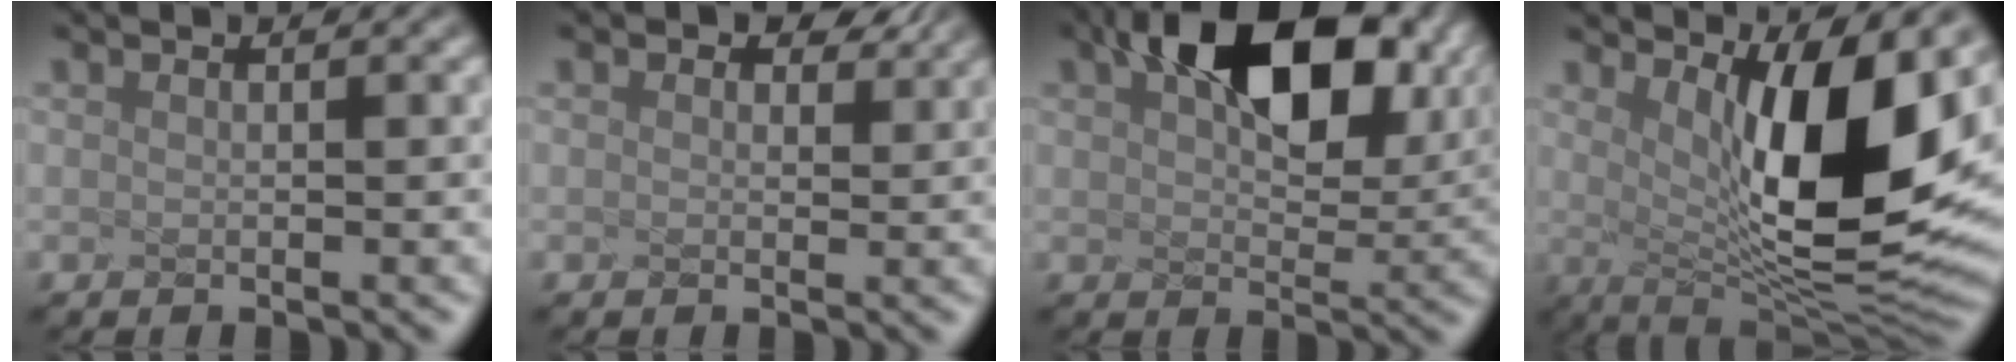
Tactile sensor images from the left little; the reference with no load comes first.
{"total": 0.8, "force": [0.8, -0.3, -0.1], "torque": [-0.024, -0.015, 0.035]}
{"total": 9.6, "force": [3.8, 5.1, 7.2], "torque": [-0.146, 0.000, 0.111]}
{"total": 10.3, "force": [1.6, 2.6, 9.8], "torque": [-0.168, -0.027, 0.074]}